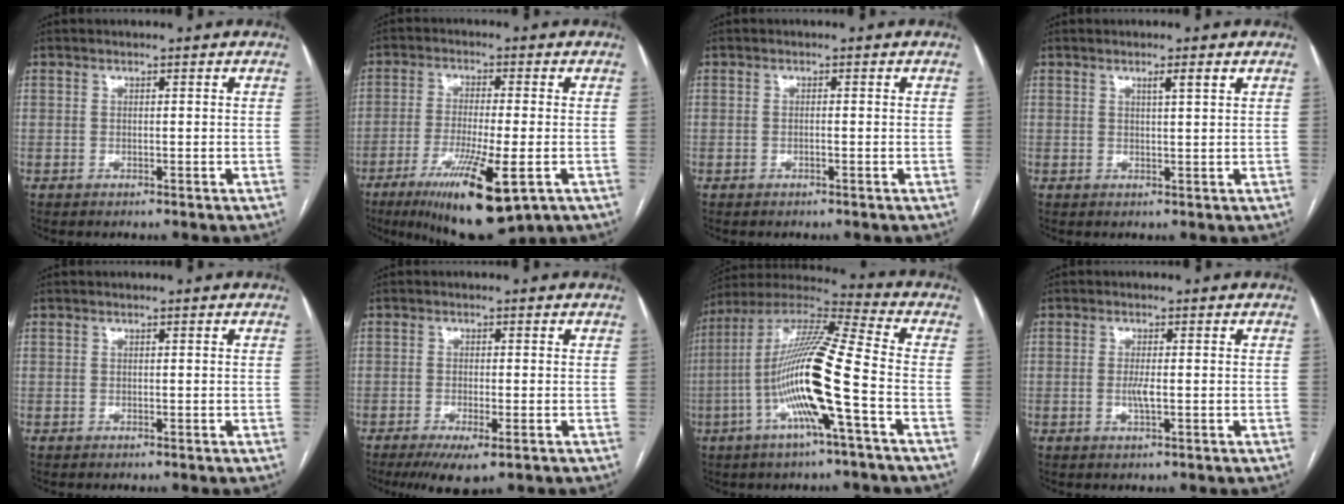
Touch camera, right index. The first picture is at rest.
{"total": 13.8, "force": [-6.3, 2.1, 12.0], "torque": [-0.201, -0.036, -0.097]}
{"total": 0.5, "force": [-0.2, 0.0, 0.5], "torque": [-0.008, 0.000, -0.003]}
{"total": 1.9, "force": [1.1, -0.2, 1.5], "torque": [-0.029, -0.002, 0.018]}
{"total": 0.0}
{"total": 5.3, "force": [-3.0, 1.0, 4.2], "torque": [-0.071, -0.013, -0.045]}
{"total": 17.4, "force": [-4.5, 0.2, 16.8], "torque": [-0.327, 0.003, -0.094]}
{"total": 2.1, "force": [-0.3, 0.2, 2.0], "torque": [-0.044, -0.003, -0.006]}